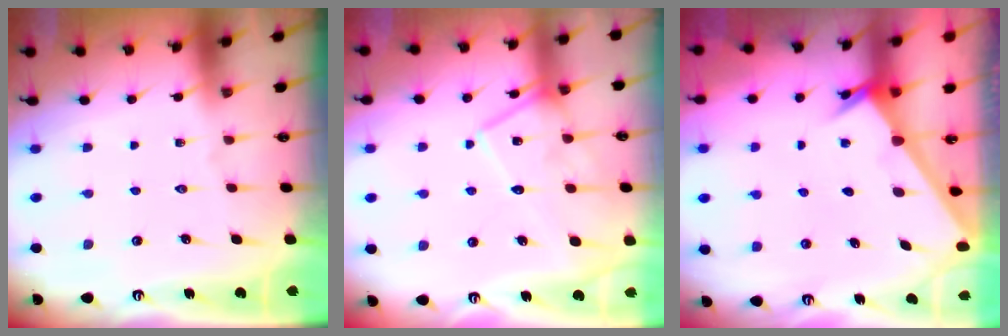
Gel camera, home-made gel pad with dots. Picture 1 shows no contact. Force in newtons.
{"total": 13.7, "press": 13.7, "slide": 1.0}
{"total": 2.5, "press": 2.5, "slide": 0.2}